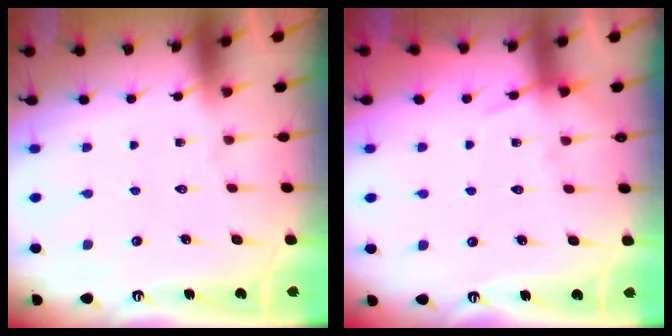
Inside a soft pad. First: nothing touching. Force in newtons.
{"total": 6.9, "press": 6.9, "slide": 0.9}